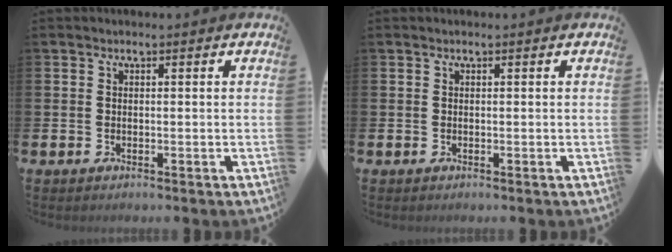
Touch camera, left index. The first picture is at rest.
{"total": 0.0}